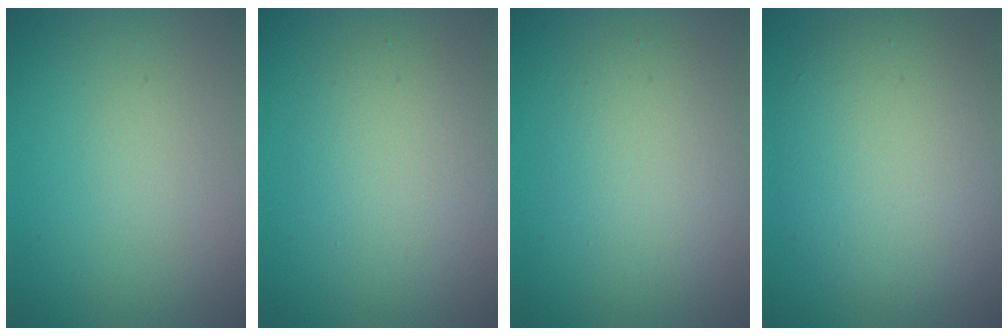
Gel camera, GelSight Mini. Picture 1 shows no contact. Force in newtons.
{"total": 3.3, "press": 3.3, "slide": 0.1}
{"total": 3.3, "press": 3.3, "slide": 0.1}
{"total": 7.8, "press": 7.8, "slide": 0.5}